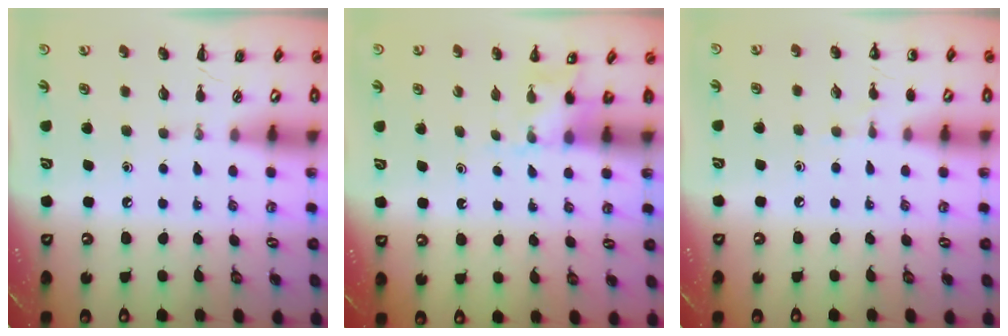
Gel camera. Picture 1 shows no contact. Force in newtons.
{"total": 3.7, "press": 3.6, "slide": 1.1}
{"total": 4.4, "press": 4.2, "slide": 1.4}